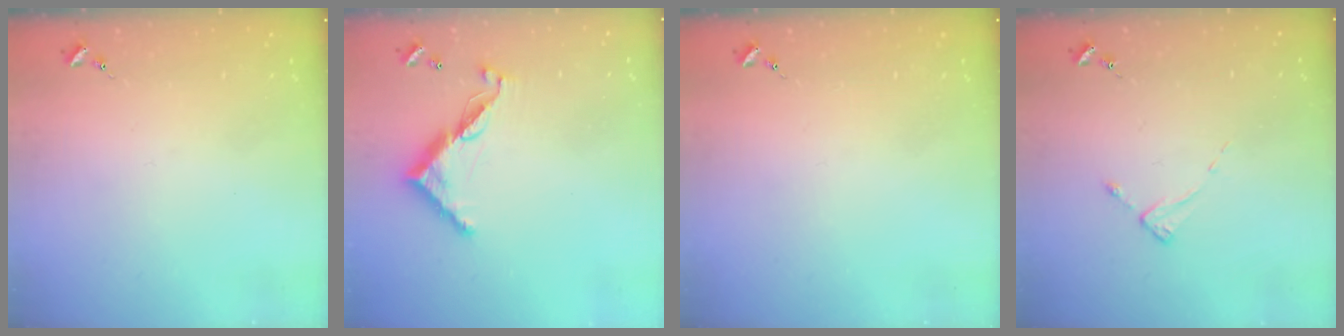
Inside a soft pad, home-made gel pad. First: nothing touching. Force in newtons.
{"total": 11.0, "press": 11.0, "slide": 0.4}
{"total": 0.0}
{"total": 2.6, "press": 2.6, "slide": 0.2}